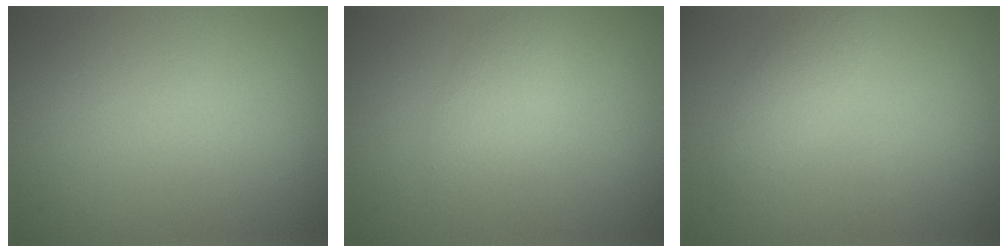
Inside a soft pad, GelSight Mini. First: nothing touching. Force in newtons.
{"total": 2.1, "press": 2.1, "slide": 0.1}
{"total": 2.1, "press": 2.1, "slide": 0.1}